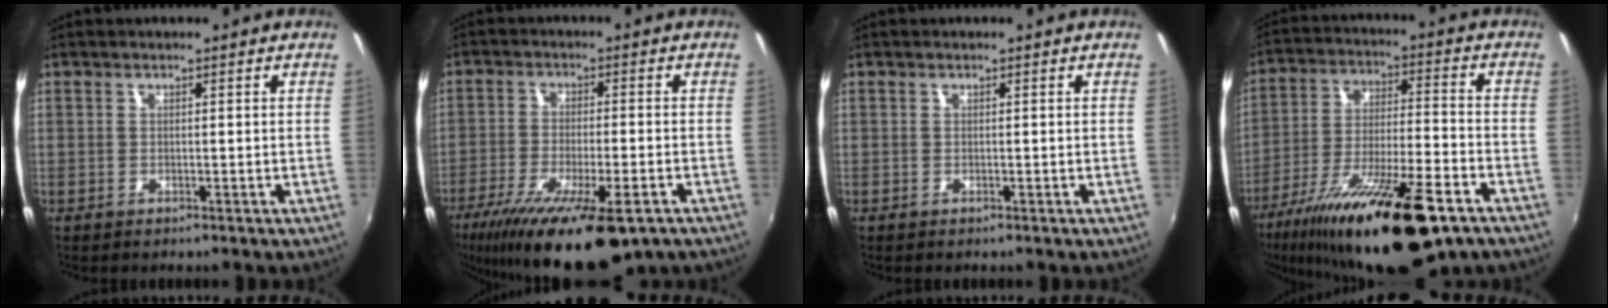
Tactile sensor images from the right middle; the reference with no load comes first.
{"total": 19.9, "force": [-13.1, 5.3, 14.0], "torque": [-0.263, -0.069, -0.205]}
{"total": 0.0}
{"total": 24.2, "force": [-16.0, 5.6, 17.3], "torque": [-0.312, -0.045, -0.257]}